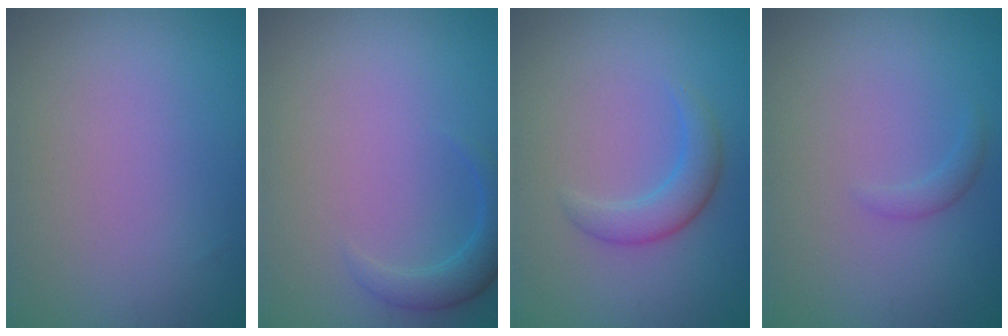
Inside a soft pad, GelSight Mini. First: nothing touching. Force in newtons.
{"total": 2.1, "press": 2.1, "slide": 0.2}
{"total": 2.6, "press": 2.6, "slide": 0.2}
{"total": 1.0, "press": 0.9, "slide": 0.2}